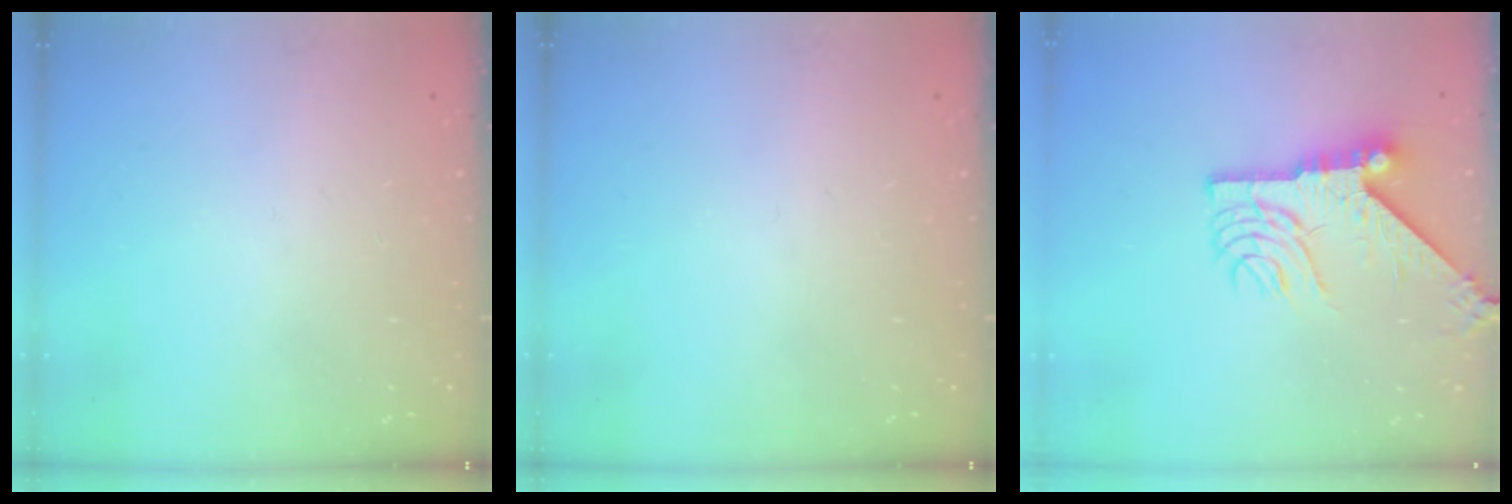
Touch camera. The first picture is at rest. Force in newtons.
{"total": 0.0}
{"total": 12.1, "press": 12.0, "slide": 1.6}